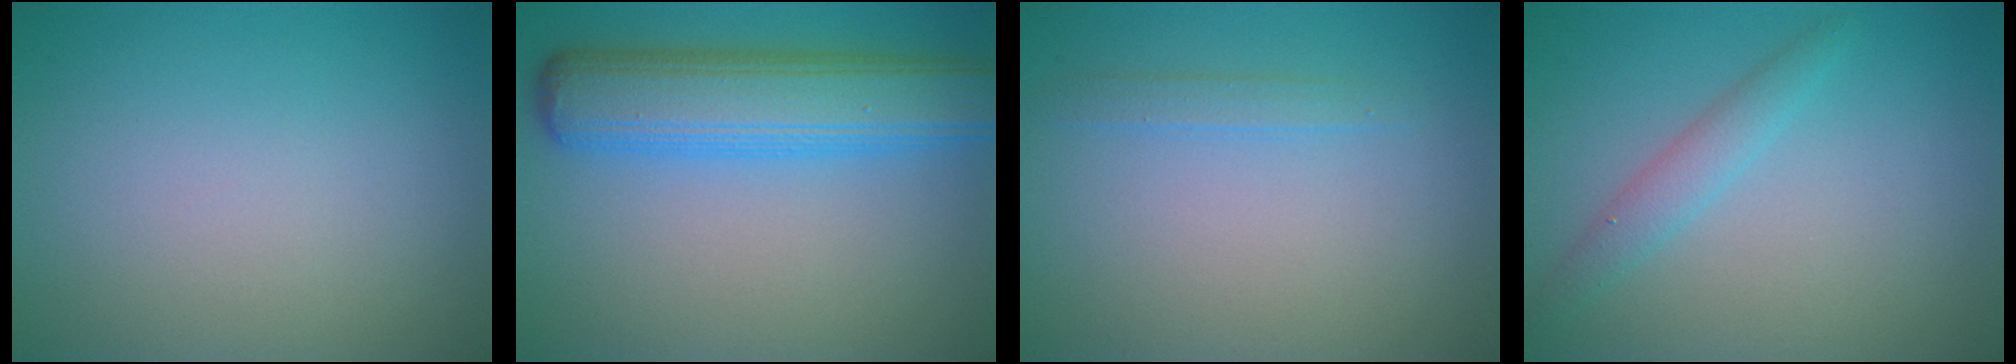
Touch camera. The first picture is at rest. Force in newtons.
{"total": 8.9, "press": 8.9, "slide": 0.3}
{"total": 1.1, "press": 1.1, "slide": 0.0}
{"total": 1.9, "press": 1.9, "slide": 0.0}